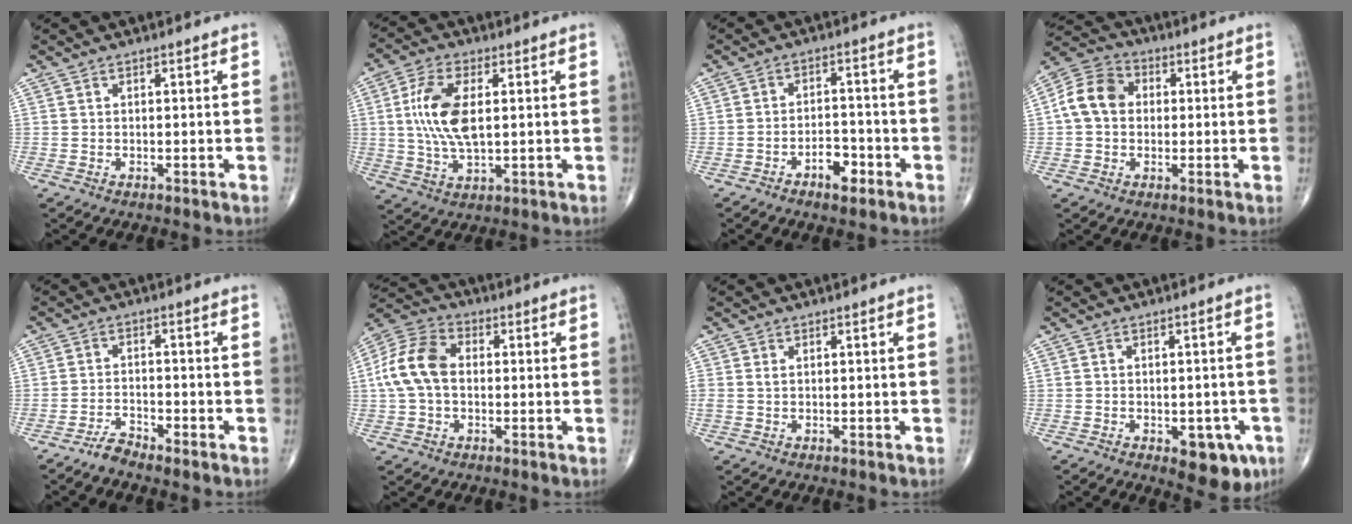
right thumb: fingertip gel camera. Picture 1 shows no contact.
{"total": 11.2, "force": [1.6, 5.3, 9.7], "torque": [-0.201, -0.003, 0.031]}
{"total": 4.8, "force": [-2.8, 2.3, 3.1], "torque": [-0.034, 0.023, -0.045]}
{"total": 9.4, "force": [0.7, 7.5, 5.6], "torque": [-0.096, 0.026, 0.001]}
{"total": 3.1, "force": [-2.9, 0.5, 1.1], "torque": [-0.023, 0.012, -0.059]}
{"total": 11.4, "force": [0.3, 7.8, 8.3], "torque": [-0.170, 0.032, -0.004]}
{"total": 1.0, "force": [0.2, 0.6, 0.7], "torque": [-0.020, 0.006, 0.009]}
{"total": 7.9, "force": [-3.5, 4.1, 5.8], "torque": [-0.040, 0.009, -0.037]}